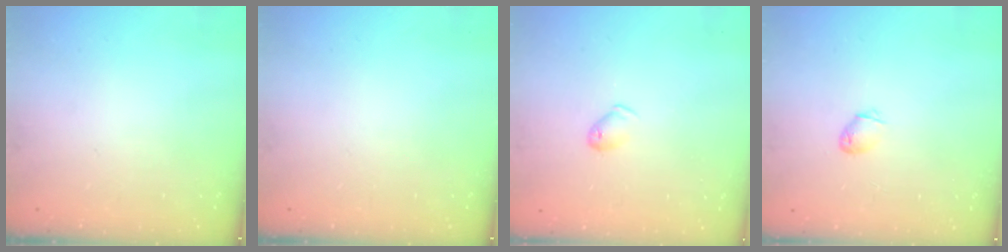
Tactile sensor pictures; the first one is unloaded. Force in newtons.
{"total": 0.0}
{"total": 4.8, "press": 4.7, "slide": 0.9}
{"total": 2.4, "press": 2.4, "slide": 0.4}